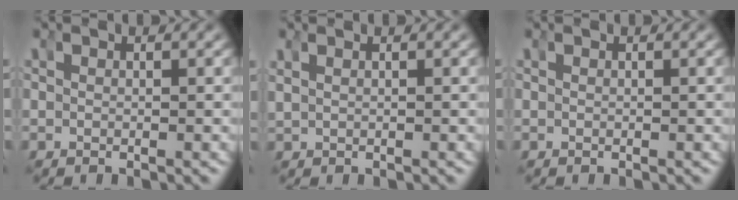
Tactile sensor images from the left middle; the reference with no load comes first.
{"total": 1.1, "force": [0.5, 0.7, 0.7], "torque": [-0.015, 0.004, 0.012]}
{"total": 0.0}